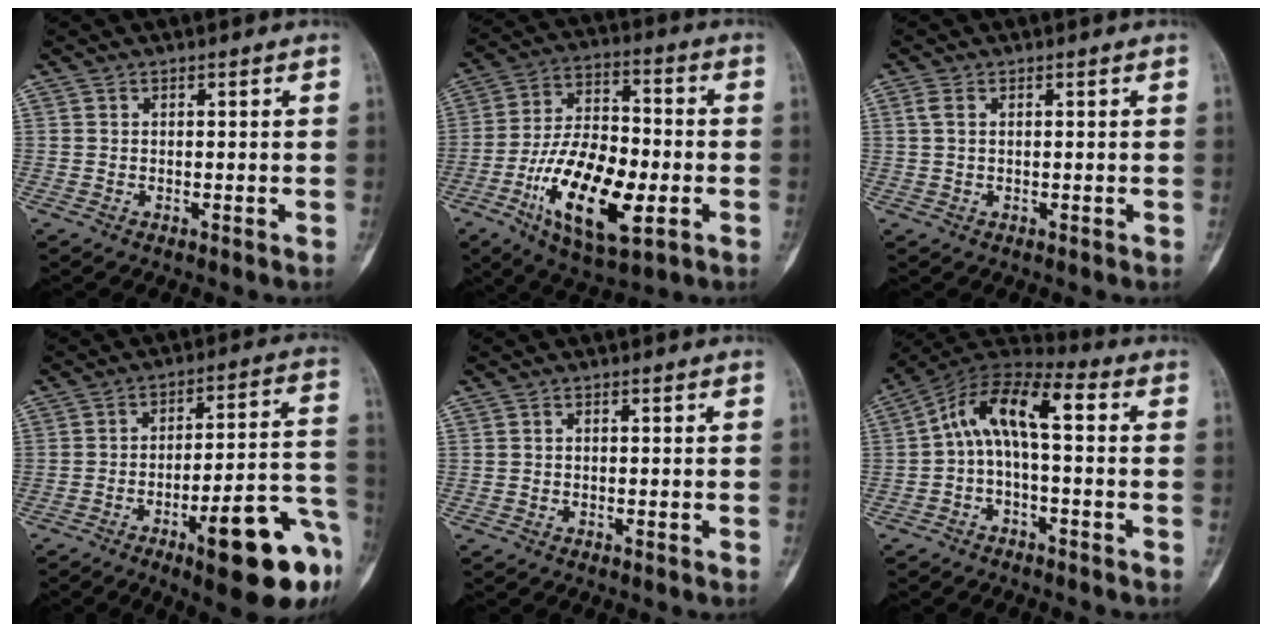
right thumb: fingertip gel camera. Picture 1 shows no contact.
{"total": 19.4, "force": [-5.9, 8.9, 16.3], "torque": [-0.279, 0.019, -0.095]}
{"total": 1.7, "force": [0.5, 1.0, 1.3], "torque": [-0.038, 0.006, 0.010]}
{"total": 20.2, "force": [-9.0, 4.7, 17.4], "torque": [-0.184, 0.050, -0.120]}
{"total": 0.0}
{"total": 11.3, "force": [0.5, 5.0, 10.1], "torque": [-0.176, 0.054, -0.006]}